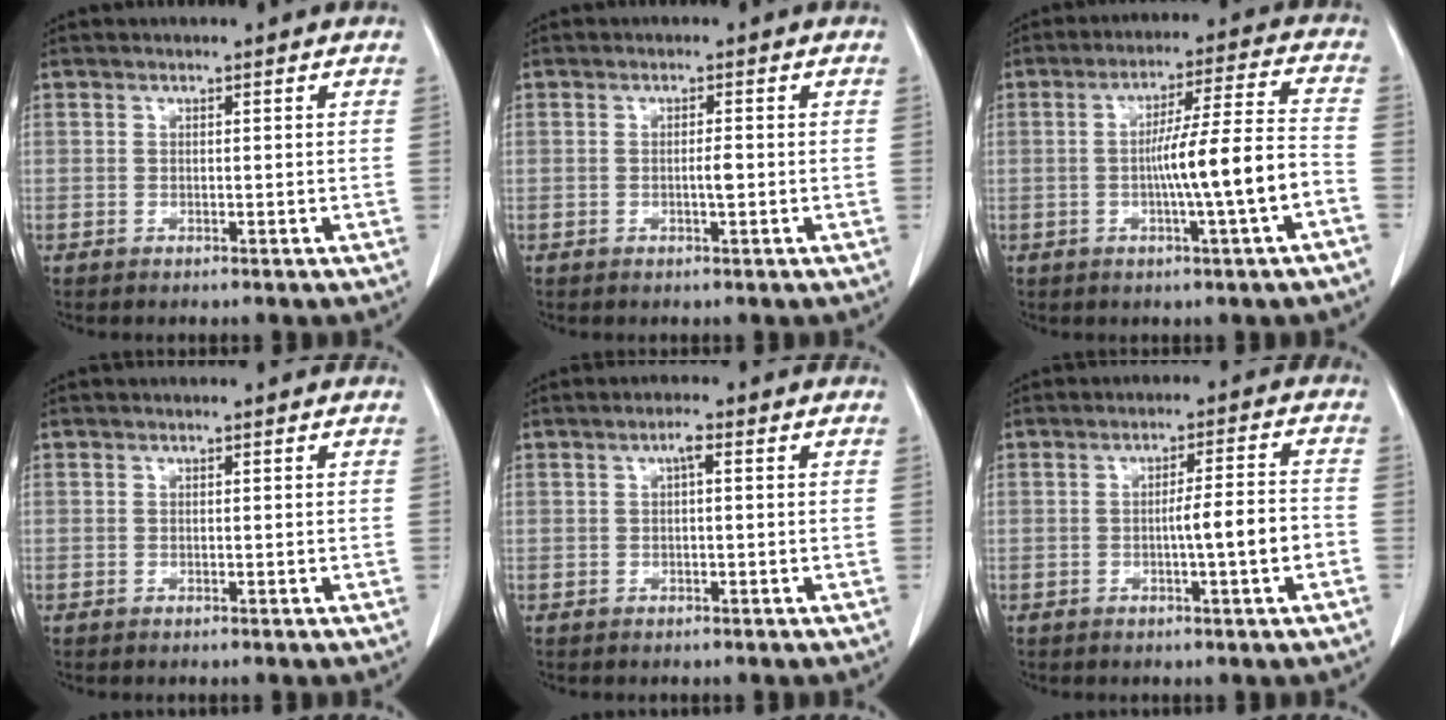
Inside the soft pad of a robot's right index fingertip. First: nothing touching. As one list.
[{"total": 1.4, "force": [-0.3, 0.1, 1.4], "torque": [-0.026, 0.000, -0.005]}, {"total": 10.9, "force": [-2.9, -0.8, 10.5], "torque": [-0.173, 0.008, -0.048]}, {"total": 0.0}, {"total": 1.7, "force": [0.5, 0.3, 1.6], "torque": [-0.026, 0.007, 0.006]}, {"total": 5.9, "force": [-1.6, -0.2, 5.6], "torque": [-0.082, 0.007, -0.023]}]